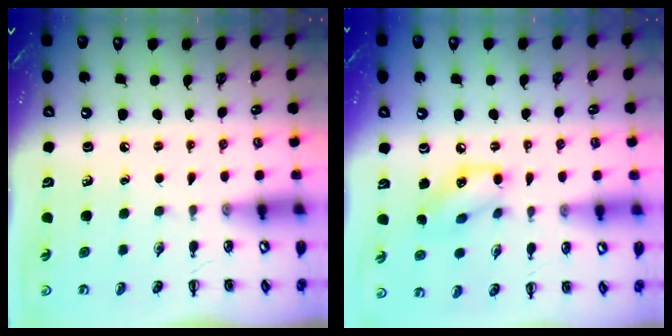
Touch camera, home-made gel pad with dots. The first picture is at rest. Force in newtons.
{"total": 9.3, "press": 9.3, "slide": 0.3}